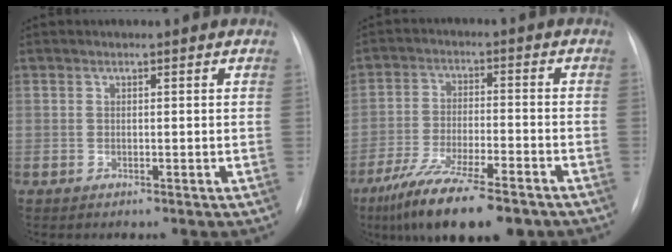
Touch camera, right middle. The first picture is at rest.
{"total": 14.7, "force": [-10.6, 3.2, 9.8], "torque": [-0.174, -0.033, -0.175]}